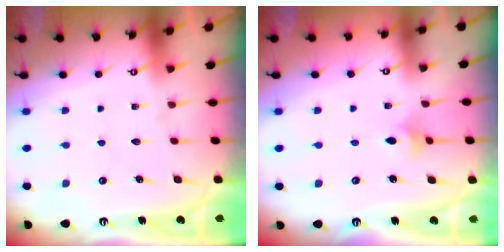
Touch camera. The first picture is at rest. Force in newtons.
{"total": 3.4, "press": 3.3, "slide": 0.8}